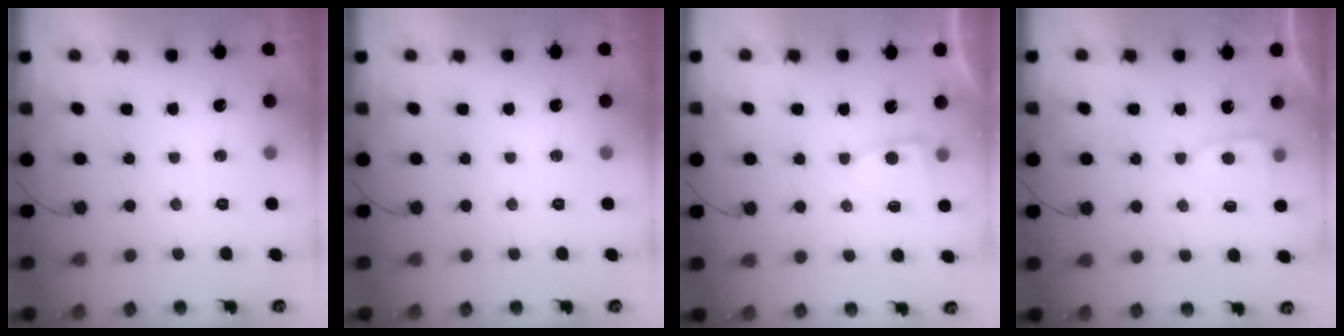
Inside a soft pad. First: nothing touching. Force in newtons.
{"total": 0.0}
{"total": 2.4, "press": 2.4, "slide": 0.4}
{"total": 3.4, "press": 3.4, "slide": 0.2}